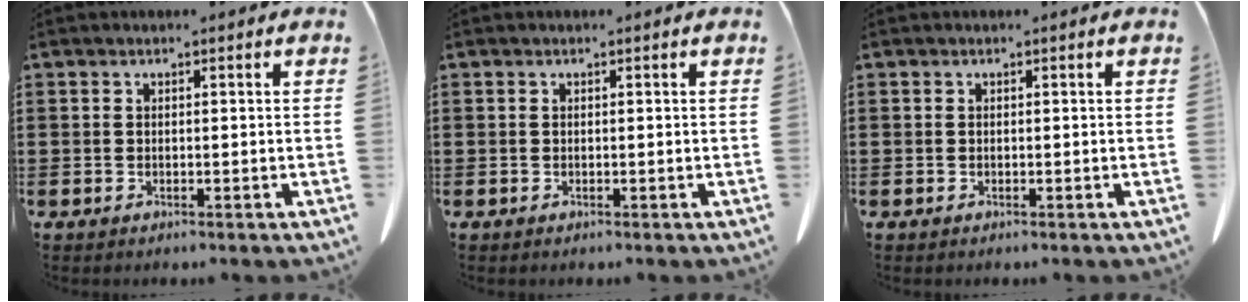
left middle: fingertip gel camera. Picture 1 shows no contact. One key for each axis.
{"total": 0.0}
{"total": 0.0}